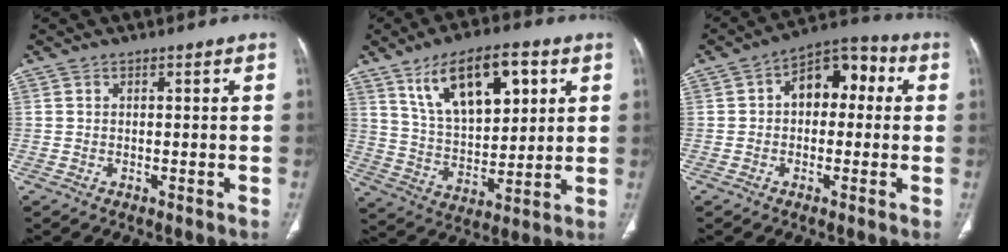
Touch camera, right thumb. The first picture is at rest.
{"total": 17.1, "force": [7.8, 8.3, 12.8], "torque": [-0.175, -0.027, 0.146]}
{"total": 10.4, "force": [1.3, 6.8, 7.8], "torque": [-0.079, 0.037, 0.008]}